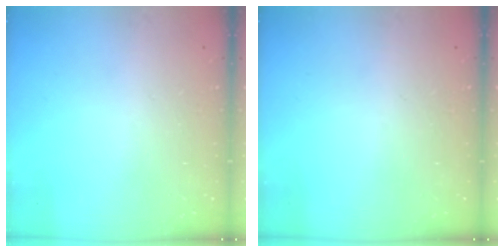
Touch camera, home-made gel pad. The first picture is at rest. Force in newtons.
{"total": 0.0}